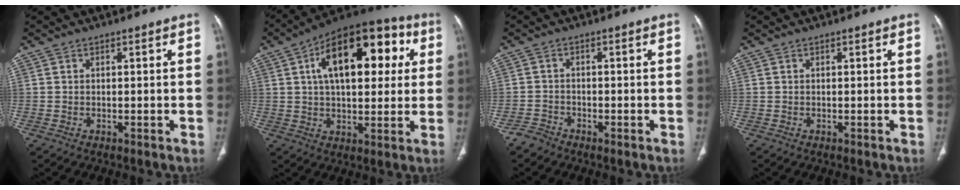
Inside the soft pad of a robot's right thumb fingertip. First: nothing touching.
{"total": 22.5, "force": [6.2, 11.6, 18.3], "torque": [-0.241, 0.022, 0.086]}
{"total": 2.1, "force": [-1.9, 1.0, -0.1], "torque": [0.005, 0.002, -0.041]}
{"total": 0.0}